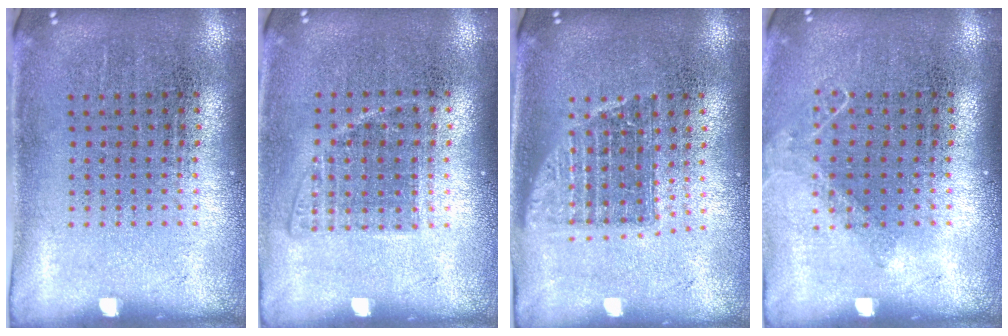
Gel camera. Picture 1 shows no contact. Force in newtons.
{"total": 1.0, "press": 0.9, "slide": 0.4}
{"total": 1.4, "press": 1.2, "slide": 0.8}
{"total": 0.8, "press": 0.8, "slide": 0.1}